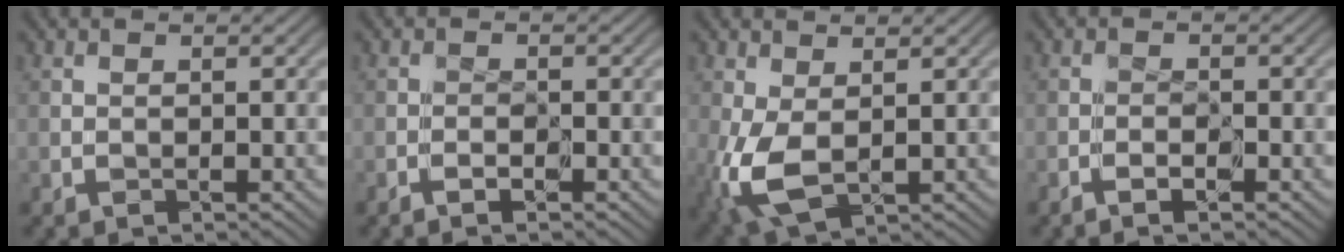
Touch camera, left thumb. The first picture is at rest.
{"total": 0.9, "force": [-0.8, -0.2, 0.4], "torque": [-0.009, 0.001, -0.015]}
{"total": 4.7, "force": [-0.2, 2.6, 3.9], "torque": [-0.115, -0.012, 0.001]}
{"total": 1.2, "force": [-1.0, -0.2, 0.6], "torque": [-0.015, 0.002, -0.019]}